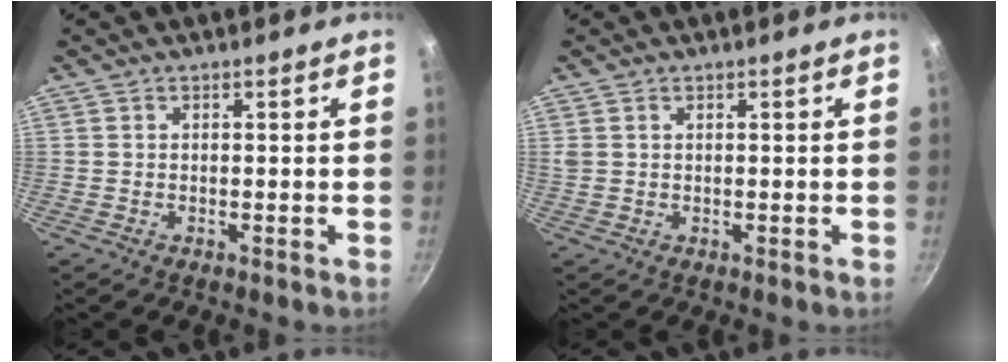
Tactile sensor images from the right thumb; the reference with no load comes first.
{"total": 1.1, "force": [0.6, 0.7, 0.6], "torque": [-0.011, 0.003, 0.012]}